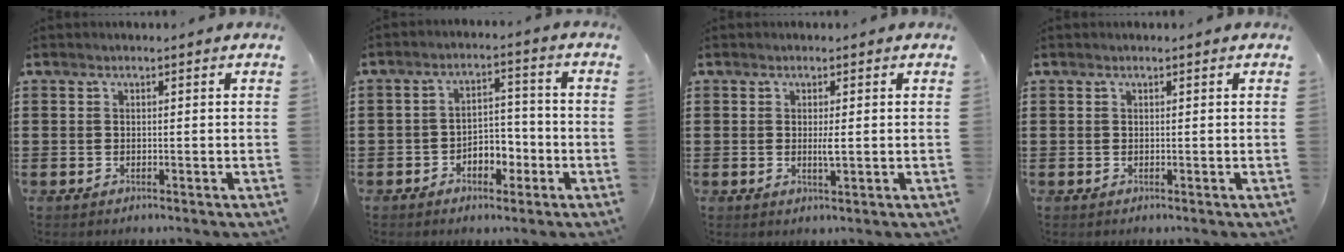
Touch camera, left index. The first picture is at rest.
{"total": 4.3, "force": [-2.6, 2.7, 2.3], "torque": [-0.036, 0.008, -0.054]}
{"total": 1.8, "force": [0.0, 0.2, 1.8], "torque": [-0.036, -0.003, -0.002]}
{"total": 0.0}